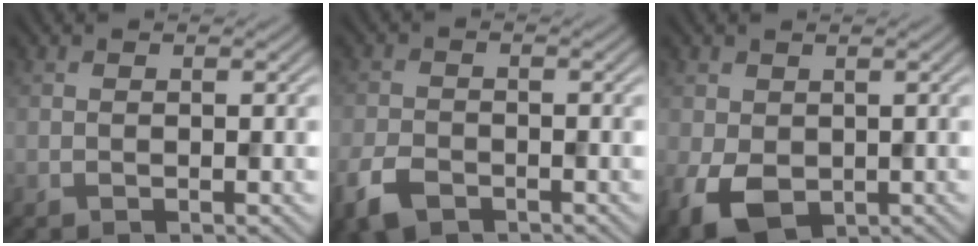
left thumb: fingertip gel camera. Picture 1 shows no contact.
{"total": 4.5, "force": [-2.9, 2.5, 2.4], "torque": [-0.059, -0.009, -0.066]}
{"total": 5.8, "force": [-1.3, 4.2, 3.8], "torque": [-0.095, -0.012, -0.026]}